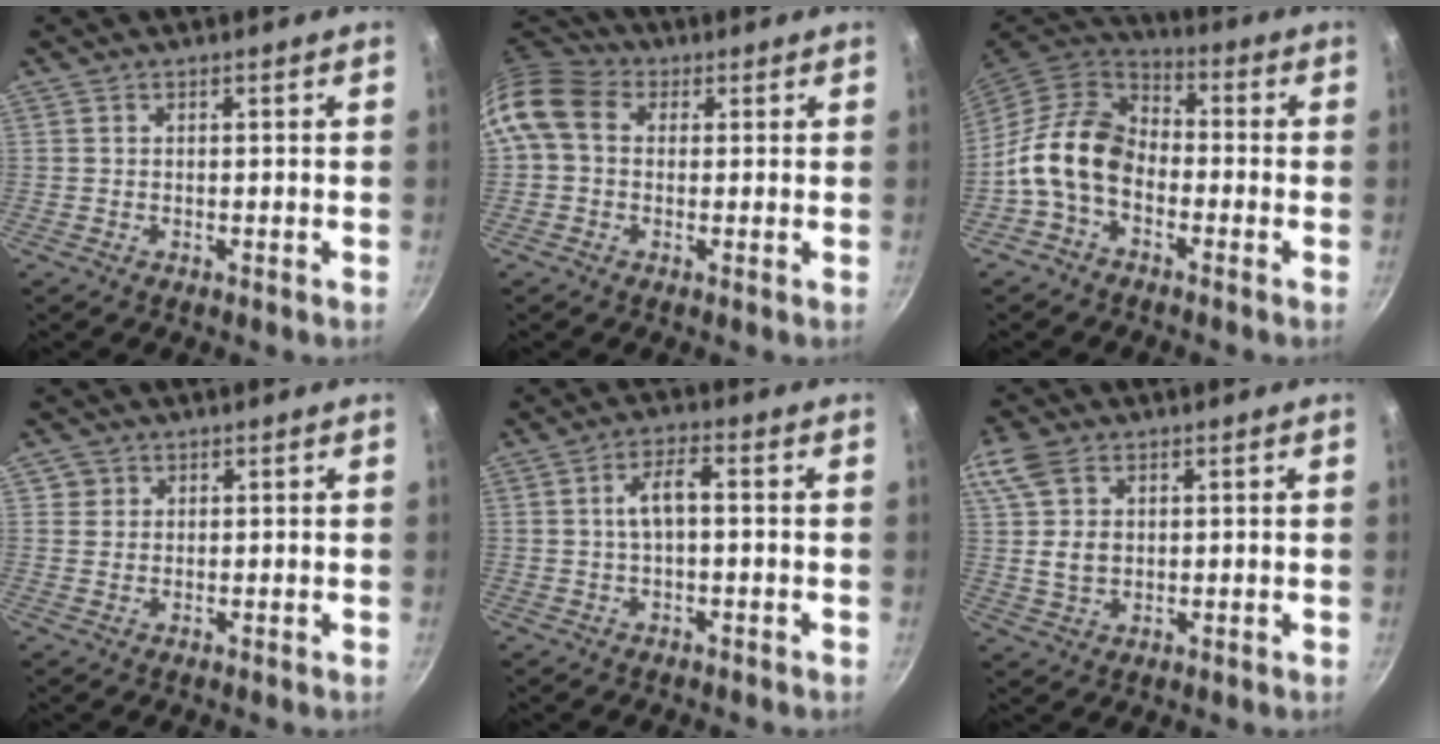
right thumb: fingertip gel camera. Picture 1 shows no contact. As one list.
[{"total": 9.7, "force": [1.3, 7.6, 5.8], "torque": [-0.102, 0.020, 0.005]}, {"total": 12.5, "force": [-3.2, 8.8, 8.4], "torque": [-0.130, 0.041, -0.083]}, {"total": 2.3, "force": [0.7, 2.2, 0.2], "torque": [0.012, 0.006, 0.008]}, {"total": 5.1, "force": [0.1, 2.1, 4.6], "torque": [-0.088, 0.022, -0.002]}, {"total": 8.9, "force": [2.5, 6.3, 5.8], "torque": [-0.104, -0.004, 0.043]}]